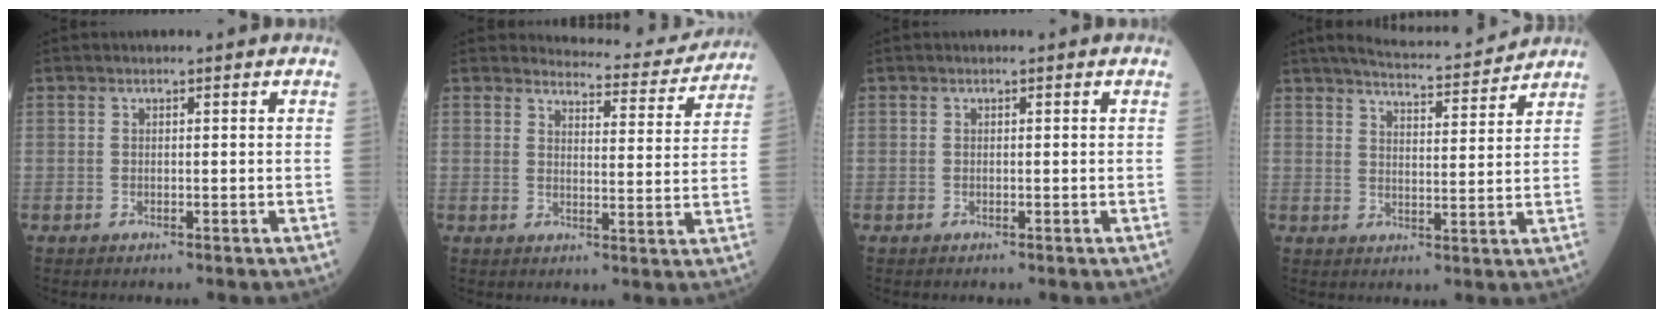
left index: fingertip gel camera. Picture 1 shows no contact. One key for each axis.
{"total": 9.3, "fx": 9.2, "fy": 1.1, "fz": 0.0, "tx": 0.008, "ty": -0.025, "tz": 0.101}
{"total": 0.0}
{"total": 11.0, "fx": 10.4, "fy": 0.7, "fz": 3.7, "tx": -0.061, "ty": 0.005, "tz": 0.144}